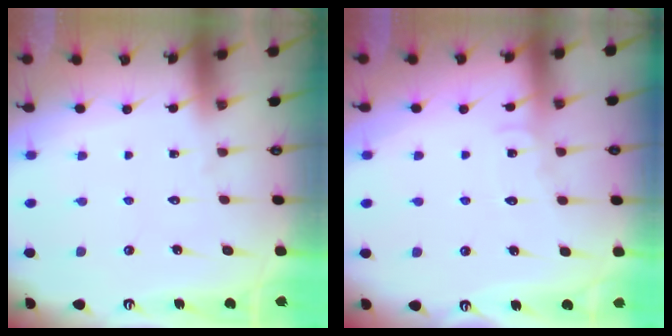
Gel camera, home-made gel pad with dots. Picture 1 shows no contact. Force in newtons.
{"total": 6.1, "press": 6.1, "slide": 0.5}